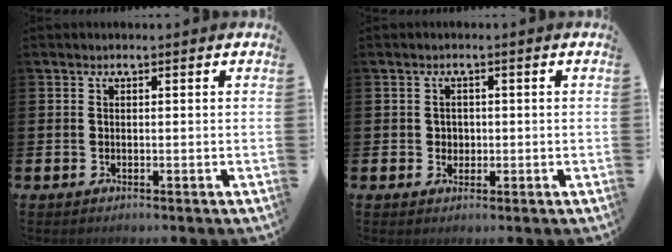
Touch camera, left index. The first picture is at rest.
{"total": 1.7, "force": [0.4, 1.5, 0.5], "torque": [0.012, 0.000, 0.000]}